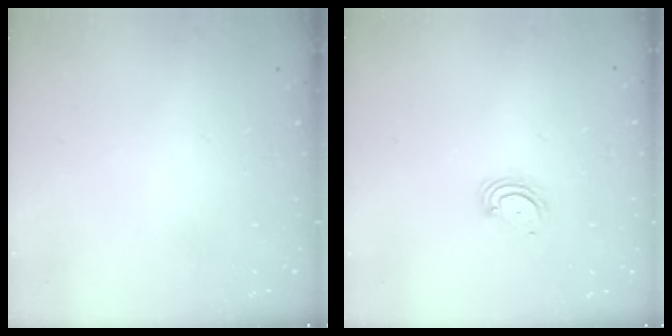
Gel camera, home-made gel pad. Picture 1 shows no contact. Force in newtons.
{"total": 2.3, "press": 2.3, "slide": 0.2}